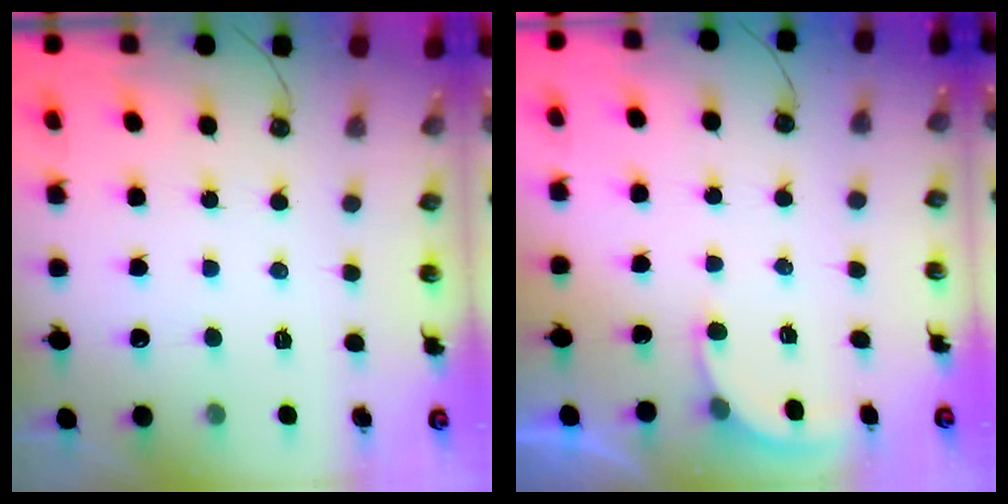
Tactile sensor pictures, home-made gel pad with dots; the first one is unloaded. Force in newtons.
{"total": 2.9, "press": 2.9, "slide": 0.3}